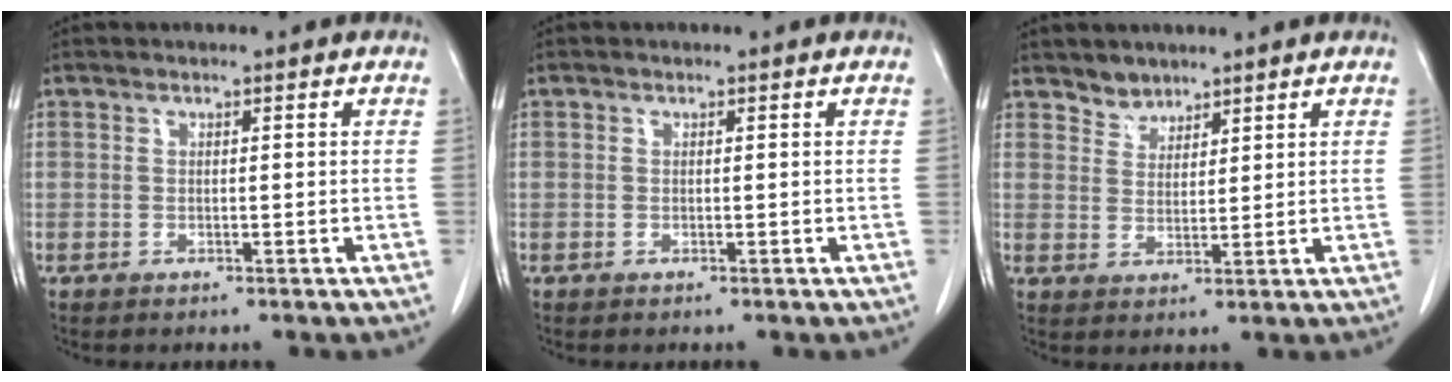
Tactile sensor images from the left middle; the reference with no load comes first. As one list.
[{"total": 0.0}, {"total": 3.0, "force": [2.6, 1.5, 0.0], "torque": [0.007, 0.001, 0.044]}]